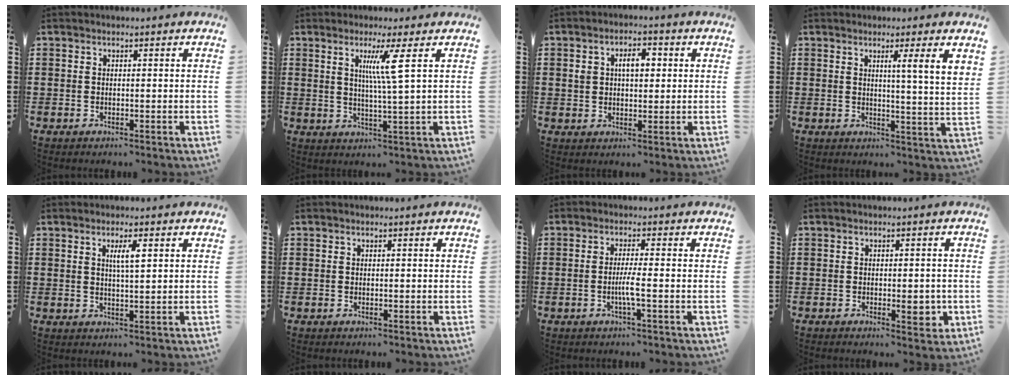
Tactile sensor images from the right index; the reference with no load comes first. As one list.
[{"total": 5.5, "force": [2.0, -0.7, 5.1], "torque": [-0.105, -0.006, 0.027]}, {"total": 4.4, "force": [1.0, 2.6, 3.4], "torque": [-0.057, 0.009, 0.010]}, {"total": 4.2, "force": [2.4, -1.2, 3.2], "torque": [-0.061, -0.016, 0.037]}, {"total": 3.2, "force": [1.2, 0.6, 3.0], "torque": [-0.061, 0.006, 0.016]}, {"total": 0.0}, {"total": 3.3, "force": [-0.9, -0.1, 3.2], "torque": [-0.064, -0.009, -0.022]}, {"total": 3.9, "force": [-1.2, 1.5, 3.3], "torque": [-0.054, 0.002, -0.018]}]